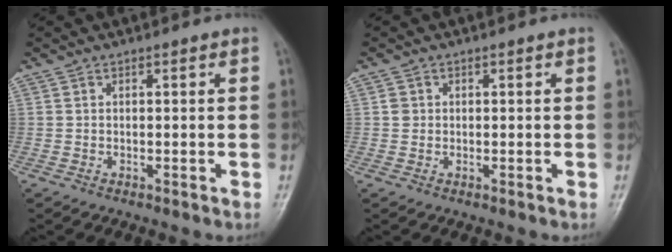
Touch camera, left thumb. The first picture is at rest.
{"total": 1.4, "force": [0.2, 1.3, 0.4], "torque": [-0.001, 0.002, 0.003]}